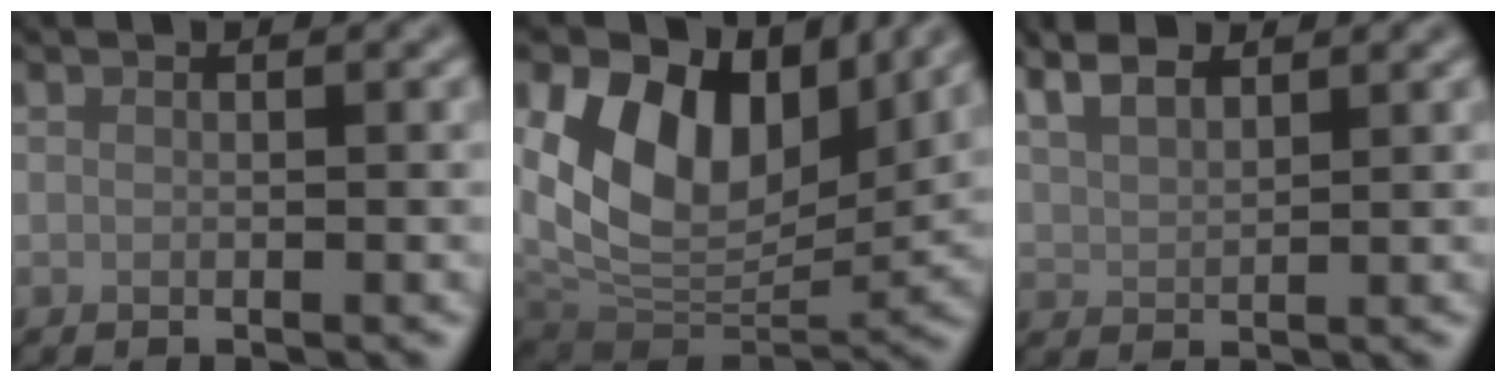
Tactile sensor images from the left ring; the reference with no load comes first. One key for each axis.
{"total": 12.1, "fx": 4.3, "fy": 7.9, "fz": 8.2, "tx": -0.148, "ty": -0.007, "tz": 0.083}
{"total": 3.2, "fx": 2.6, "fy": 1.0, "fz": 1.6, "tx": -0.036, "ty": 0.011, "tz": 0.052}